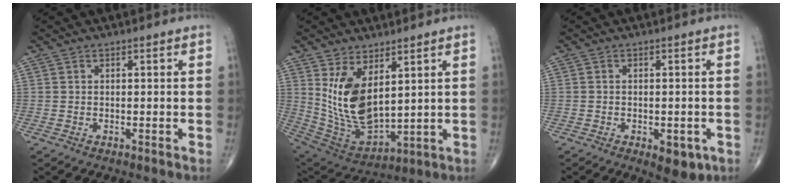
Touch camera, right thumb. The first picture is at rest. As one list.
[{"total": 14.1, "force": [4.5, 7.3, 11.2], "torque": [-0.196, -0.029, 0.114]}, {"total": 5.1, "force": [-2.0, 2.5, 3.9], "torque": [-0.038, 0.000, -0.019]}]